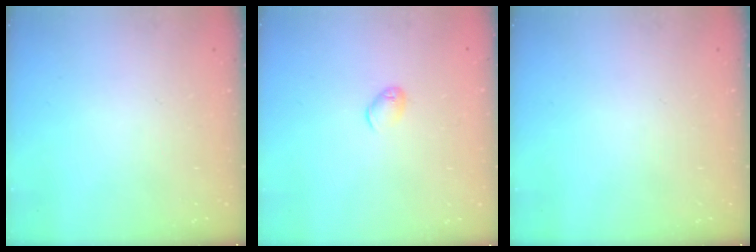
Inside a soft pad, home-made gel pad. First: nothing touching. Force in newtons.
{"total": 5.6, "press": 5.6, "slide": 0.8}
{"total": 0.0}